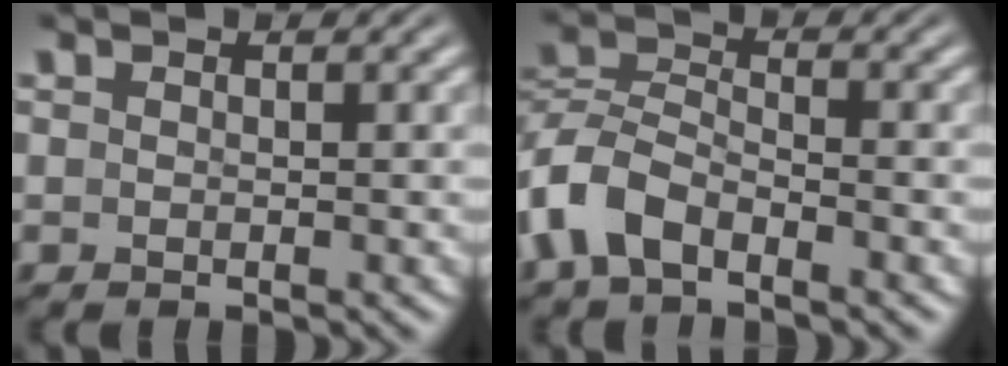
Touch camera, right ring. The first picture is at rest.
{"total": 6.4, "force": [-2.8, 5.0, 2.7], "torque": [-0.085, -0.016, -0.053]}